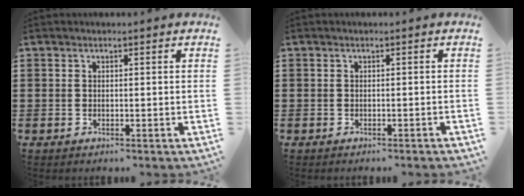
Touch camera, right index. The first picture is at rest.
{"total": 0.5, "force": [-0.5, -0.1, 0.2], "torque": [-0.004, -0.002, -0.010]}